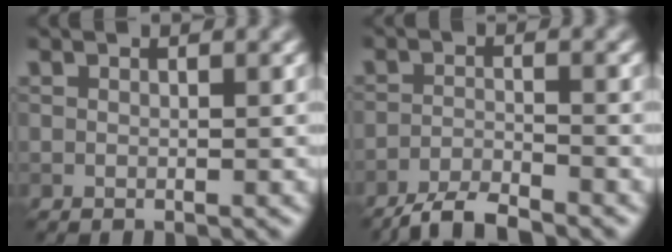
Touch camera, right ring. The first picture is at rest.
{"total": 3.8, "force": [-3.5, 0.2, 1.5], "torque": [-0.035, 0.002, -0.070]}